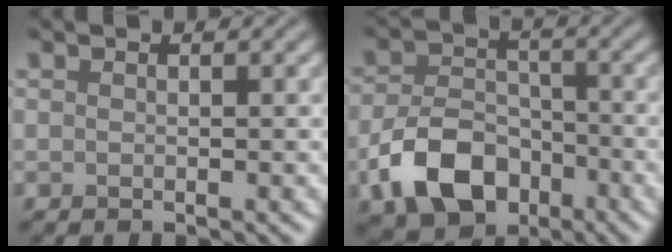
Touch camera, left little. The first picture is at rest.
{"total": 7.2, "force": [-3.4, 4.8, 4.2], "torque": [-0.080, -0.007, -0.066]}